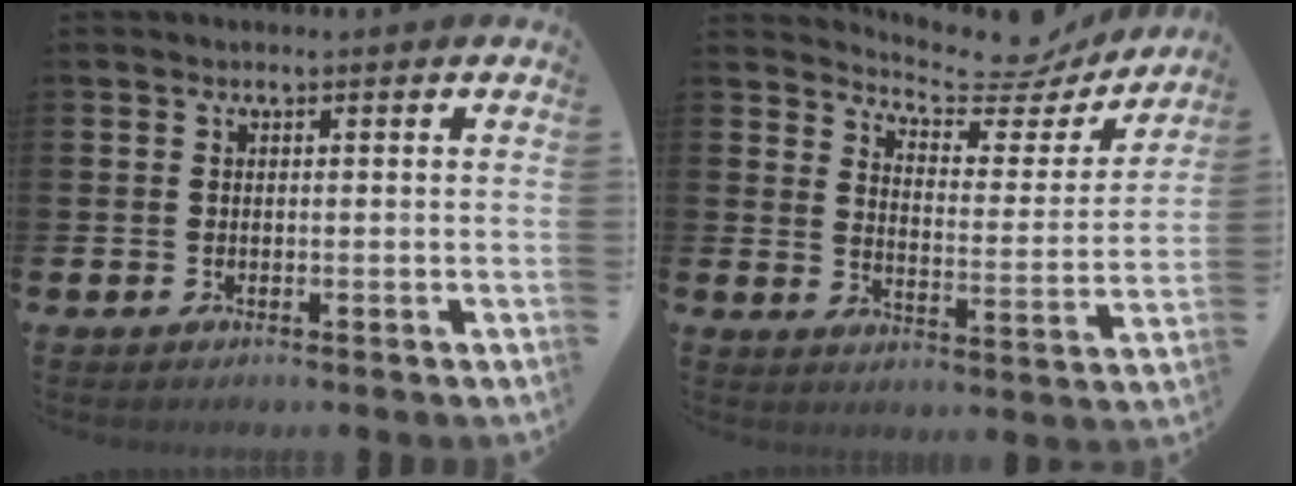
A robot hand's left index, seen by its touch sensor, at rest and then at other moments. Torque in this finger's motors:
{"motor_torque": [0.85, -1.29, 0.39, 0.06]}